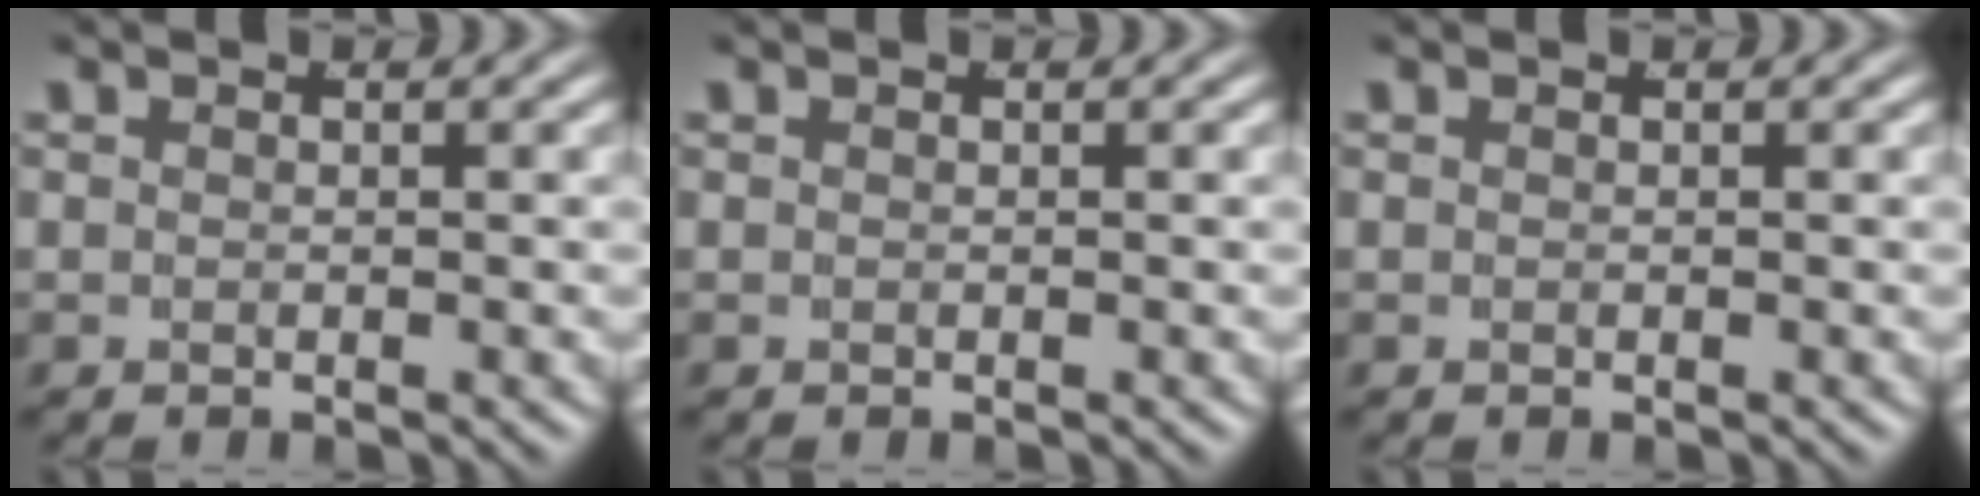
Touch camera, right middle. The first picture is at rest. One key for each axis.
{"total": 0.0}
{"total": 0.0}